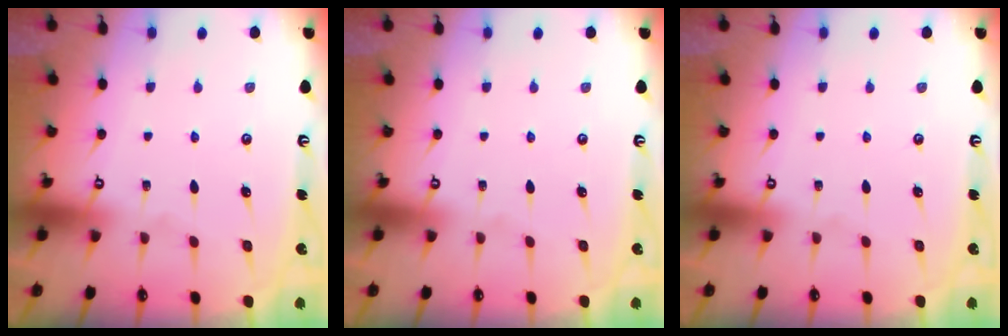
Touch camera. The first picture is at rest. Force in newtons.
{"total": 0.0}
{"total": 0.0}